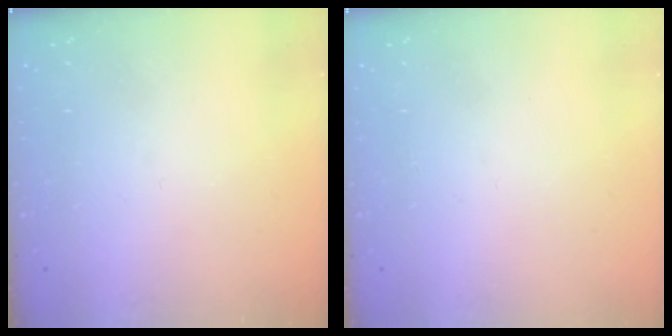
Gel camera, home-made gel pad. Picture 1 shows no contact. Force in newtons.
{"total": 1.6, "press": 1.6, "slide": 0.1}